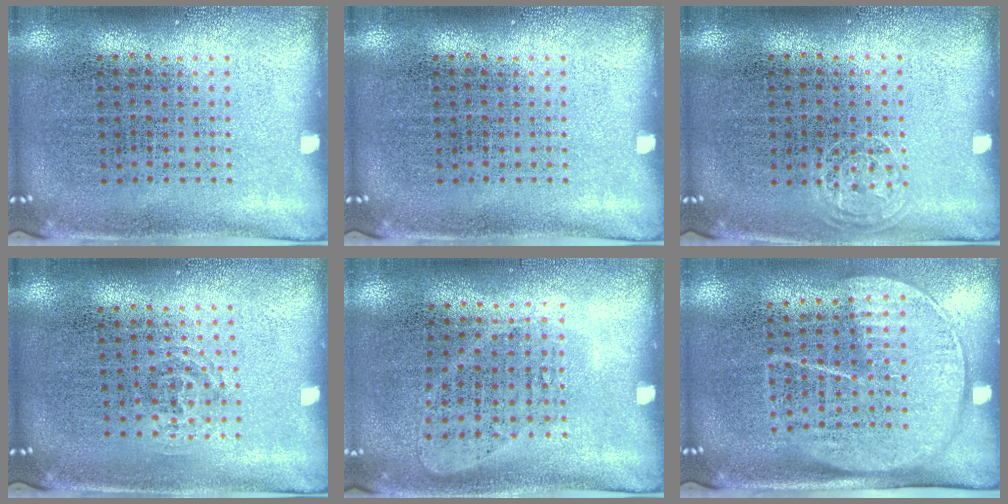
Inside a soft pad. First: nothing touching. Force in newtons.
{"total": 0.0}
{"total": 0.6, "press": 0.6, "slide": 0.3}
{"total": 0.9, "press": 0.6, "slide": 0.7}
{"total": 0.9, "press": 0.8, "slide": 0.4}
{"total": 1.8, "press": 1.4, "slide": 1.0}